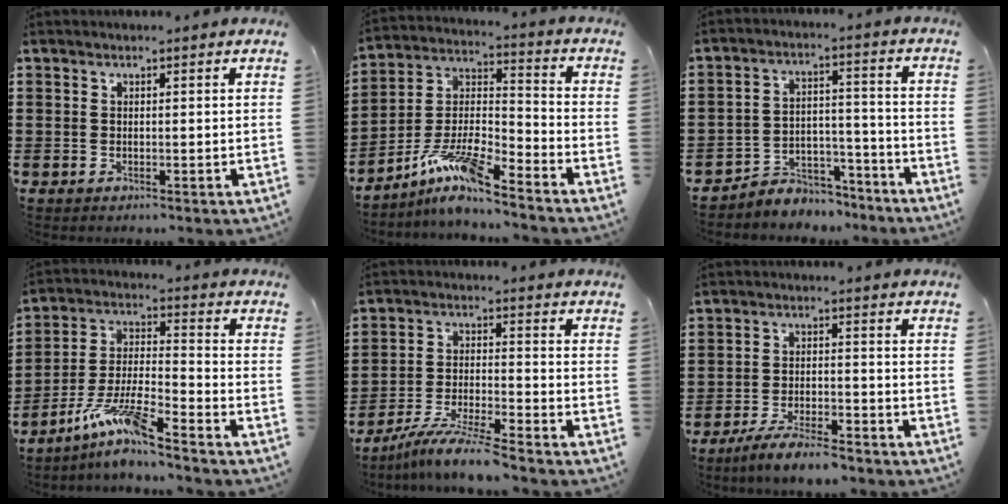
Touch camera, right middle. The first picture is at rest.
{"total": 9.1, "force": [-7.6, 1.0, 5.0], "torque": [-0.116, -0.005, -0.152]}
{"total": 5.1, "force": [-4.9, 1.6, 0.2], "torque": [-0.007, 0.014, -0.100]}
{"total": 8.8, "force": [-7.1, 0.4, 5.2], "torque": [-0.121, -0.014, -0.141]}
{"total": 7.5, "force": [-6.7, -0.2, 3.3], "torque": [-0.066, -0.008, -0.127]}
{"total": 5.4, "force": [-4.8, 0.5, 2.3], "torque": [-0.045, -0.003, -0.093]}